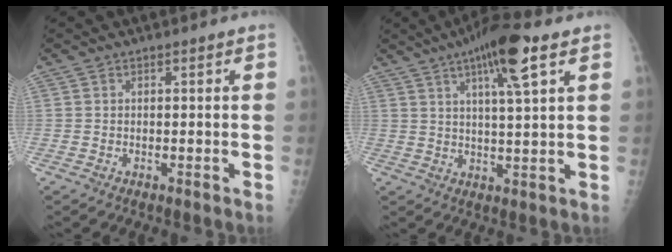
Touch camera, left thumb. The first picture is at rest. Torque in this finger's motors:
{"motor_torque": [2.61, 2.40, 0.82, -0.60, 0.11]}